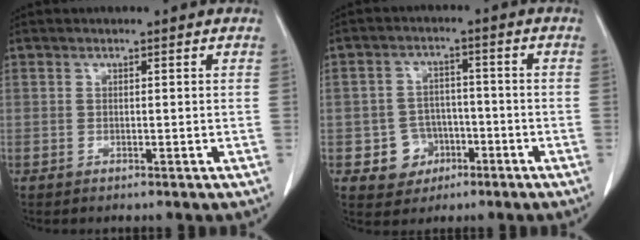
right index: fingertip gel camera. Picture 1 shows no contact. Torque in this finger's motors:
{"motor_torque": [-0.18, 0.03, -0.23, -0.12]}